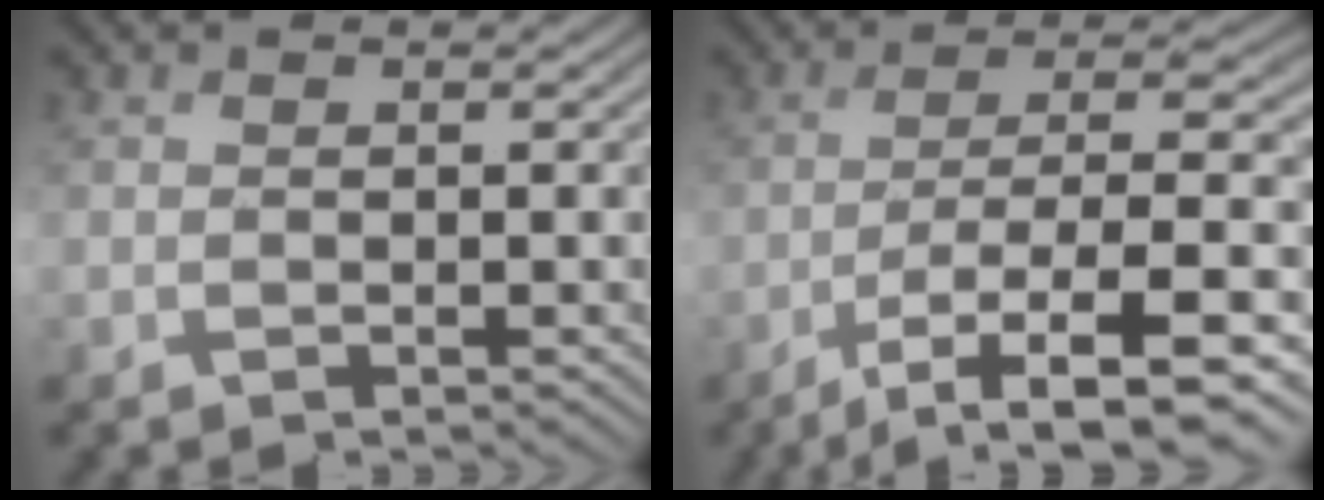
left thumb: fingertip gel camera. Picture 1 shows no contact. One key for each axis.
{"total": 11.5, "fx": -5.7, "fy": 3.0, "fz": 9.5, "tx": -0.174, "ty": -0.009, "tz": -0.089}